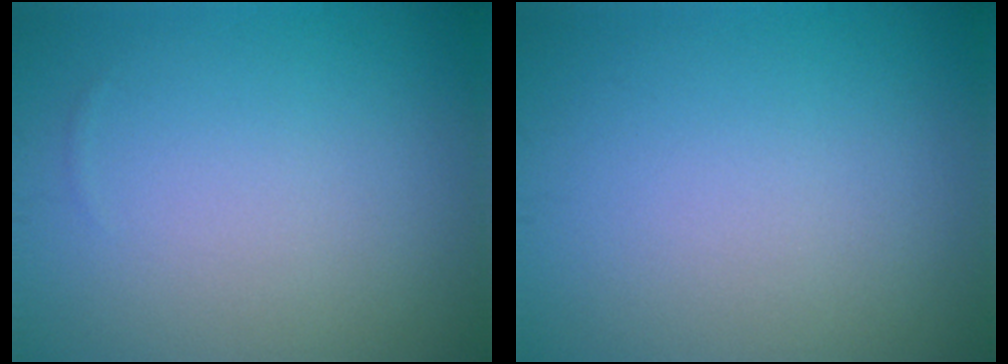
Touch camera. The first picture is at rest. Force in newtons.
{"total": 0.0}